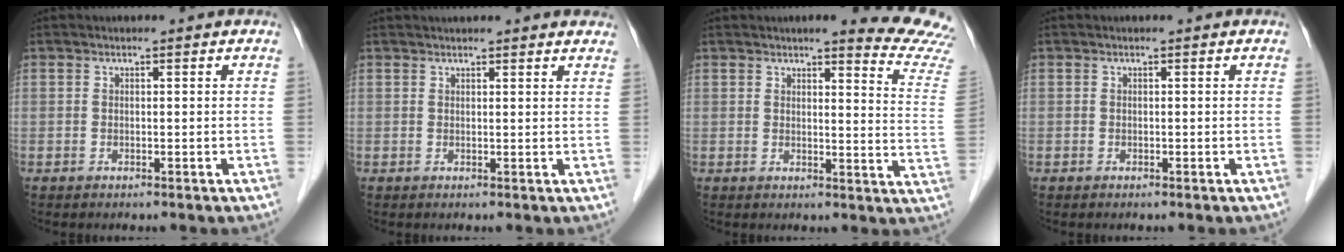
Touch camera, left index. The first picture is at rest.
{"total": 8.0, "force": [7.4, 1.0, 2.7], "torque": [-0.029, 0.023, 0.074]}
{"total": 11.9, "force": [11.4, -0.6, 3.4], "torque": [-0.023, -0.088, 0.100]}
{"total": 0.0}